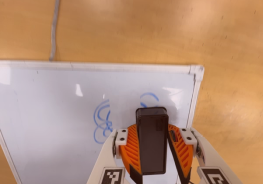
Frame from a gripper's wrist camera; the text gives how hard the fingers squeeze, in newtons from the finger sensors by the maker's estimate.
{"total": 10.1, "left": 11.2, "right": 8.9}